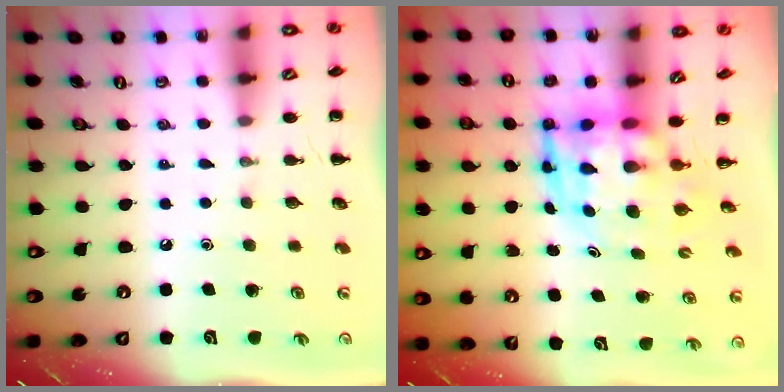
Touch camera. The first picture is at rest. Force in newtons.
{"total": 6.2, "press": 5.9, "slide": 1.9}